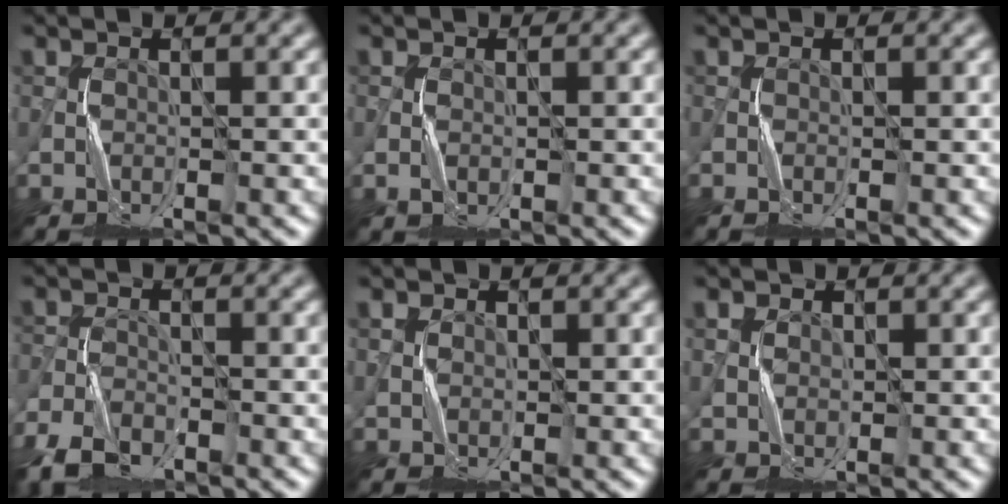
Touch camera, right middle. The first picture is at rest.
{"total": 0.9, "force": [-0.2, 0.7, 0.6], "torque": [-0.013, 0.001, -0.004]}
{"total": 0.0}
{"total": 4.7, "force": [-3.3, 2.3, 2.4], "torque": [-0.051, -0.008, -0.073]}
{"total": 1.6, "force": [1.0, 1.1, 0.5], "torque": [-0.011, -0.002, 0.023]}
{"total": 1.9, "force": [1.1, 1.3, 0.7], "torque": [-0.019, -0.001, 0.028]}